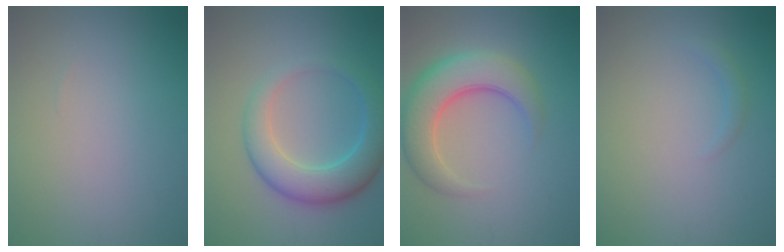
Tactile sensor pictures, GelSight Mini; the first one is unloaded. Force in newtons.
{"total": 5.6, "press": 5.6, "slide": 0.2}
{"total": 6.9, "press": 6.9, "slide": 0.6}
{"total": 0.8, "press": 0.8, "slide": 0.0}